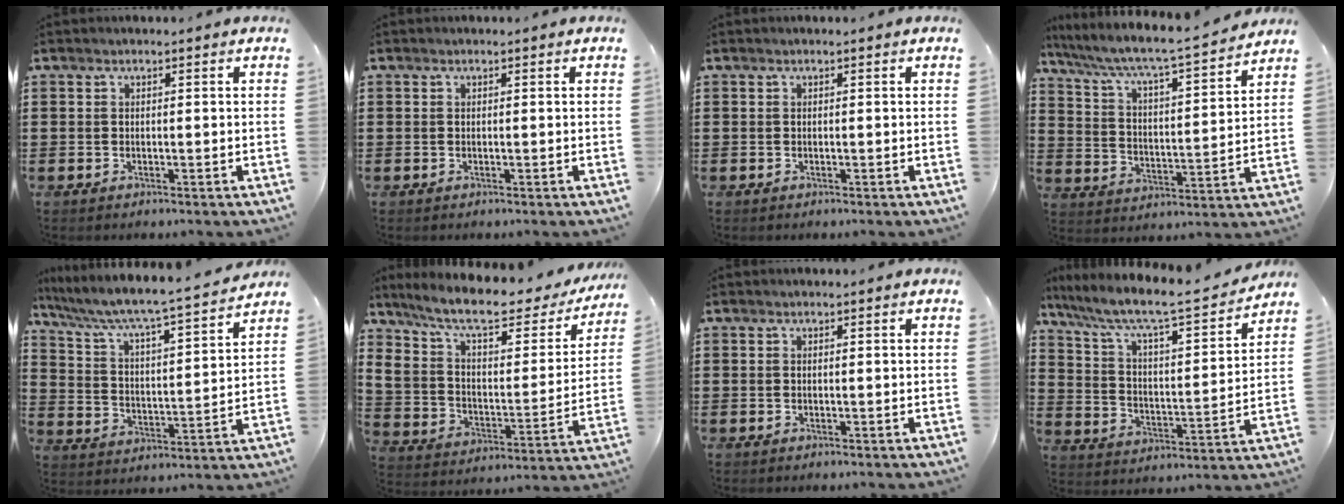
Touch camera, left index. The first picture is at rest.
{"total": 0.0}
{"total": 0.0}
{"total": 5.3, "force": [4.6, 0.0, 2.6], "torque": [-0.075, -0.040, 0.067]}
{"total": 4.9, "force": [4.3, 0.0, 2.4], "torque": [-0.069, -0.041, 0.058]}
{"total": 9.3, "force": [7.1, 2.4, 5.6], "torque": [-0.135, -0.038, 0.120]}
{"total": 0.0}
{"total": 6.9, "force": [5.6, 1.0, 3.9], "torque": [-0.103, -0.045, 0.085]}